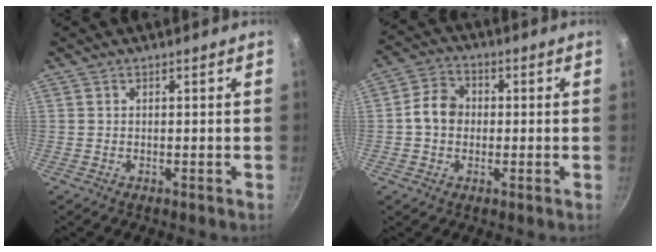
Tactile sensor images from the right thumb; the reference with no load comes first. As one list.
[{"total": 6.6, "force": [-0.2, 5.5, 3.6], "torque": [-0.037, 0.018, -0.017]}]